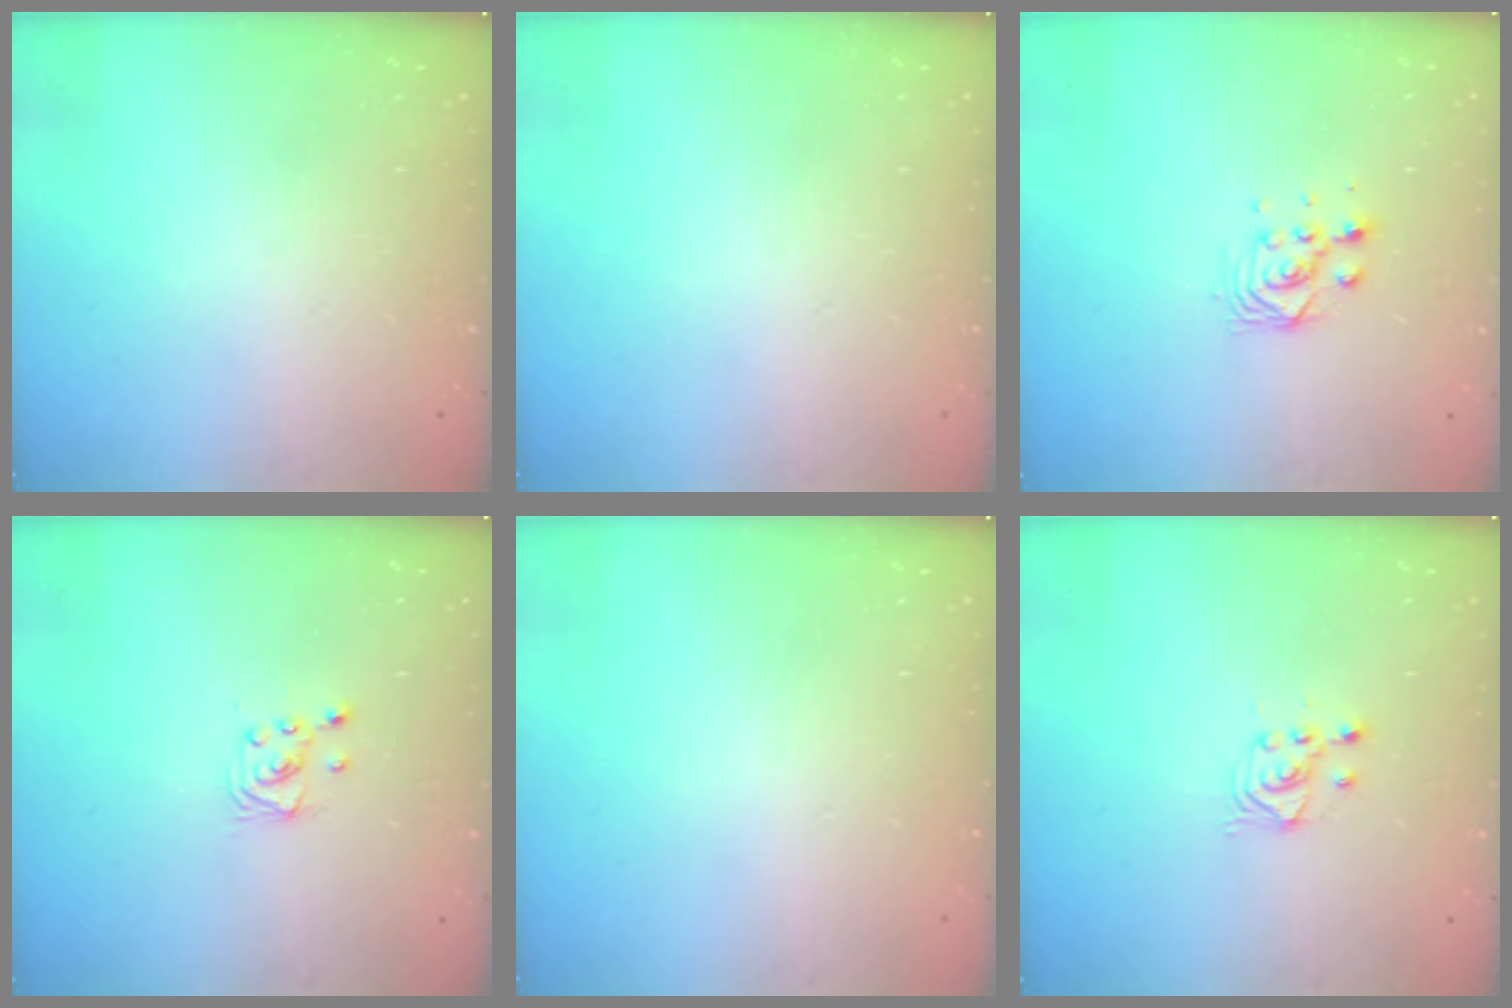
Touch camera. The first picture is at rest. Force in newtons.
{"total": 0.0}
{"total": 2.9, "press": 2.8, "slide": 0.8}
{"total": 2.5, "press": 2.5, "slide": 0.2}
{"total": 0.0}
{"total": 2.6, "press": 2.6, "slide": 0.1}